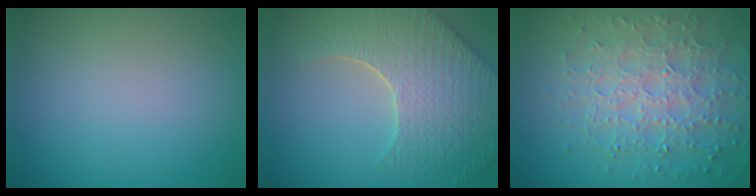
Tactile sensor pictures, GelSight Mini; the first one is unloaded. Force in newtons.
{"total": 8.6, "press": 6.3, "slide": 5.9}
{"total": 6.7, "press": 5.3, "slide": 4.1}